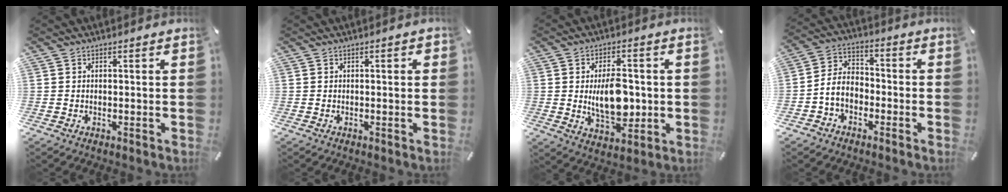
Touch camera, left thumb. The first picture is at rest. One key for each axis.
{"total": 1.2, "fx": 0.1, "fy": 0.3, "fz": 1.1, "tx": -0.022, "ty": 0.002, "tz": 0.000}
{"total": 11.7, "fx": -0.2, "fy": 6.9, "fz": 9.4, "tx": -0.164, "ty": -0.005, "tz": -0.008}
{"total": 6.7, "fx": -3.0, "fy": 5.0, "fz": 3.3, "tx": -0.078, "ty": 0.015, "tz": -0.061}